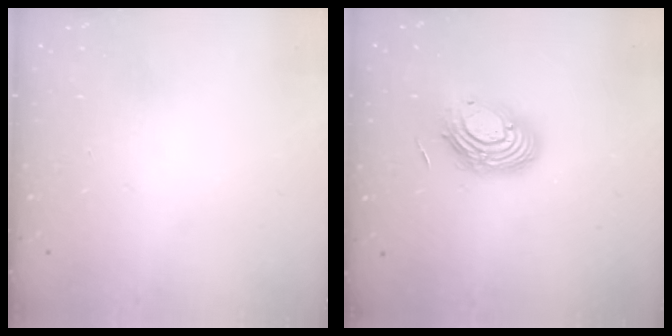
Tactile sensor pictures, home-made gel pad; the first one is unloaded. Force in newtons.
{"total": 12.0, "press": 12.0, "slide": 1.1}